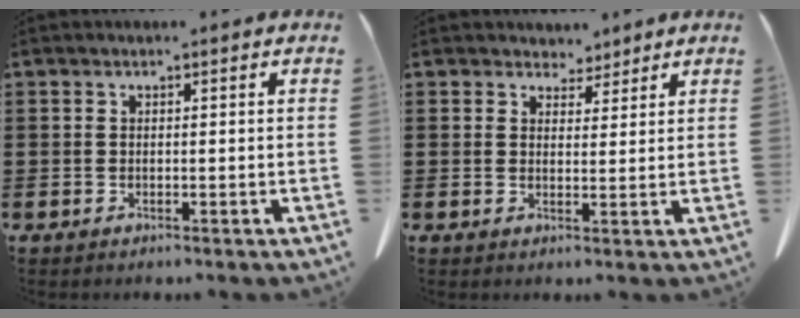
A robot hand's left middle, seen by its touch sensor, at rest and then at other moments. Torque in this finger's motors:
{"motor_torque": [-0.52, 0.82, -0.07, -0.02]}